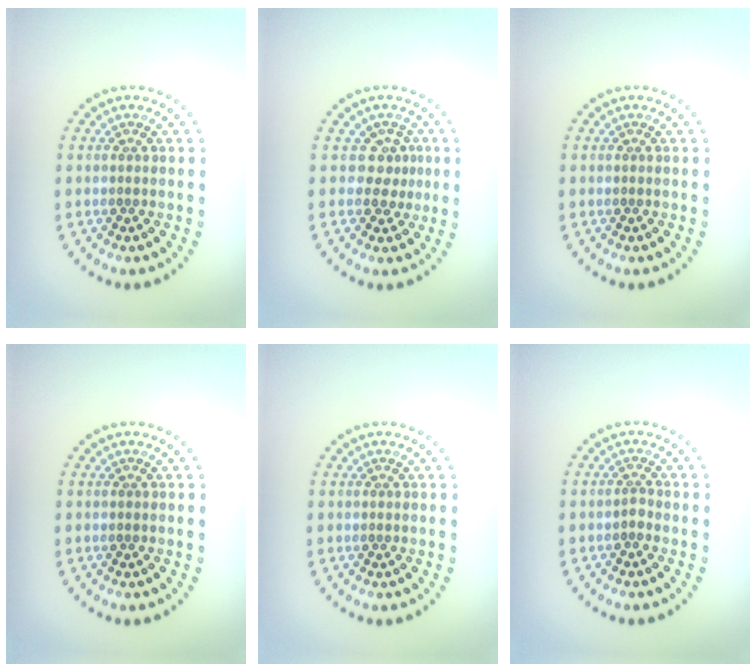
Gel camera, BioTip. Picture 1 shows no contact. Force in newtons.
{"total": 2.1, "press": 1.5, "slide": 1.5}
{"total": 0.0}
{"total": 0.0}
{"total": 0.0}
{"total": 0.9, "press": 0.6, "slide": 0.6}